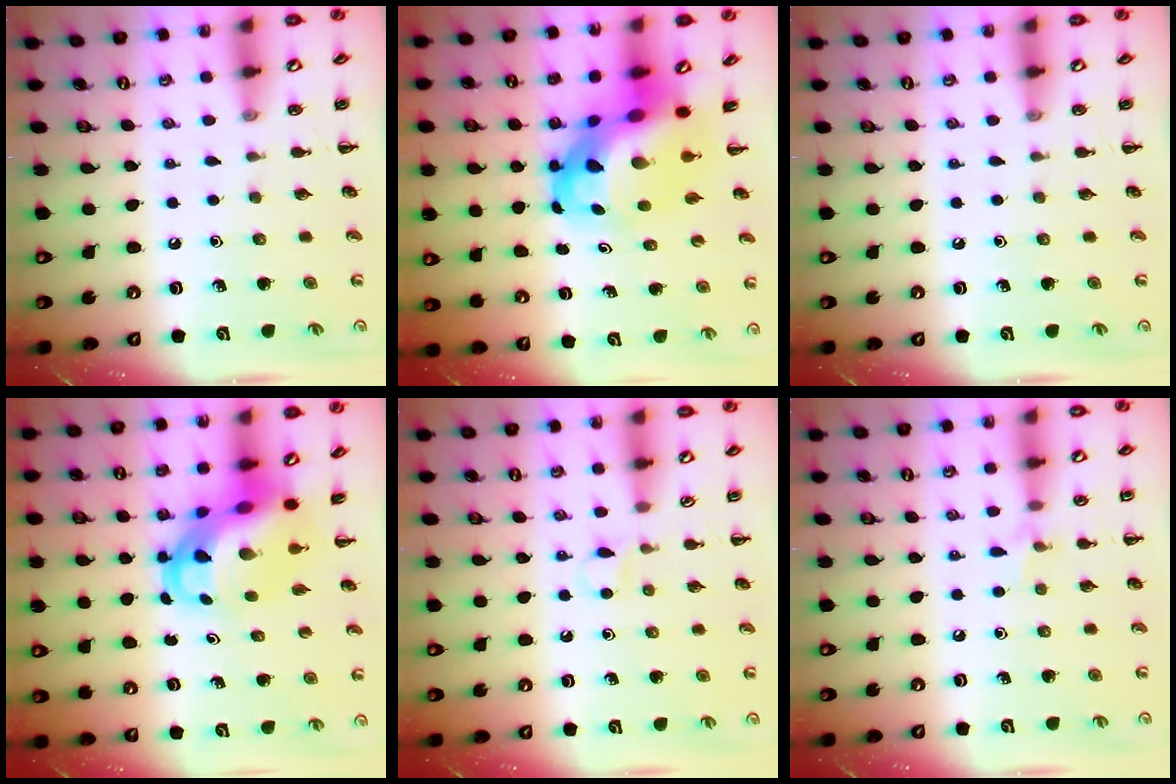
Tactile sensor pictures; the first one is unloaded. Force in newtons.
{"total": 10.3, "press": 9.8, "slide": 3.0}
{"total": 0.0}
{"total": 8.6, "press": 8.3, "slide": 2.3}
{"total": 3.2, "press": 3.0, "slide": 1.1}
{"total": 4.0, "press": 3.7, "slide": 1.5}